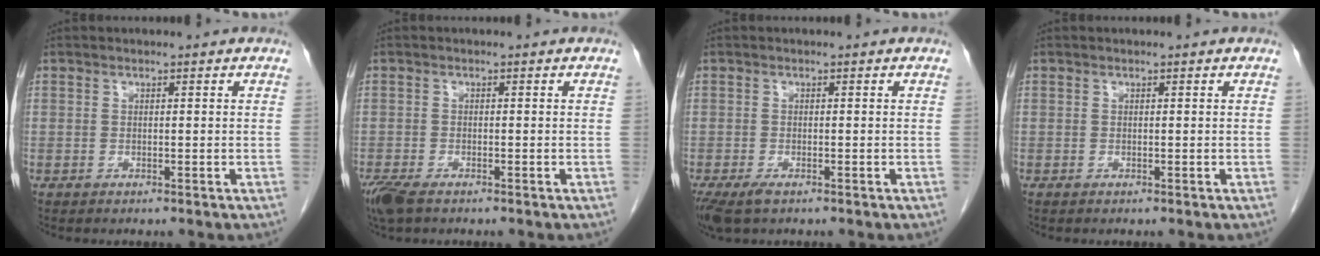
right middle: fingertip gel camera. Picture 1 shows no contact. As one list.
[{"total": 4.6, "force": [-3.2, 1.7, 2.8], "torque": [-0.062, -0.013, -0.059]}, {"total": 3.7, "force": [-2.3, 1.4, 2.5], "torque": [-0.054, -0.011, -0.039]}, {"total": 0.0}]